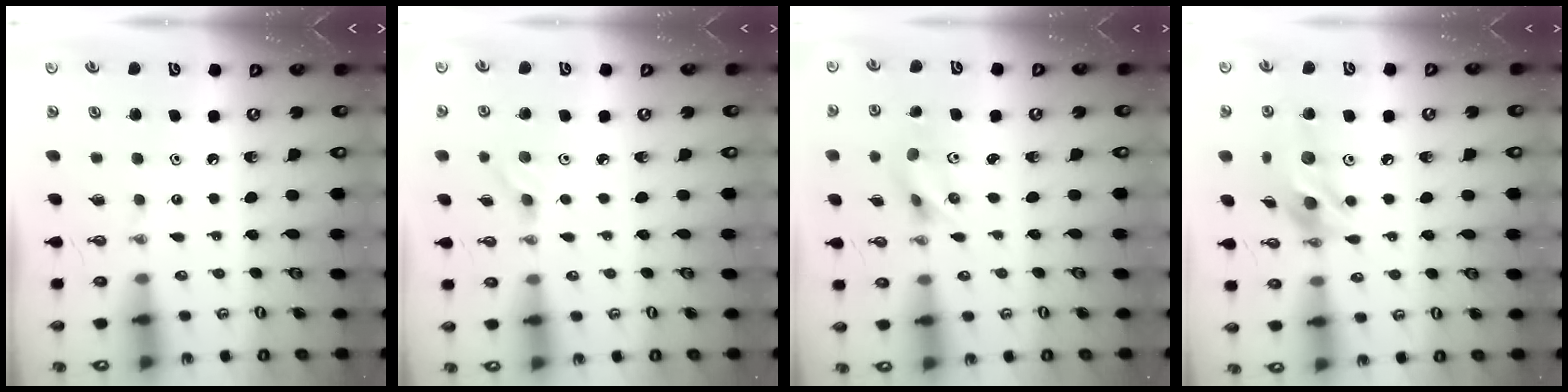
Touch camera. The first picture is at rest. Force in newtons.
{"total": 2.6, "press": 2.1, "slide": 1.5}
{"total": 6.6, "press": 3.1, "slide": 5.8}
{"total": 13.1, "press": 13.1, "slide": 0.8}